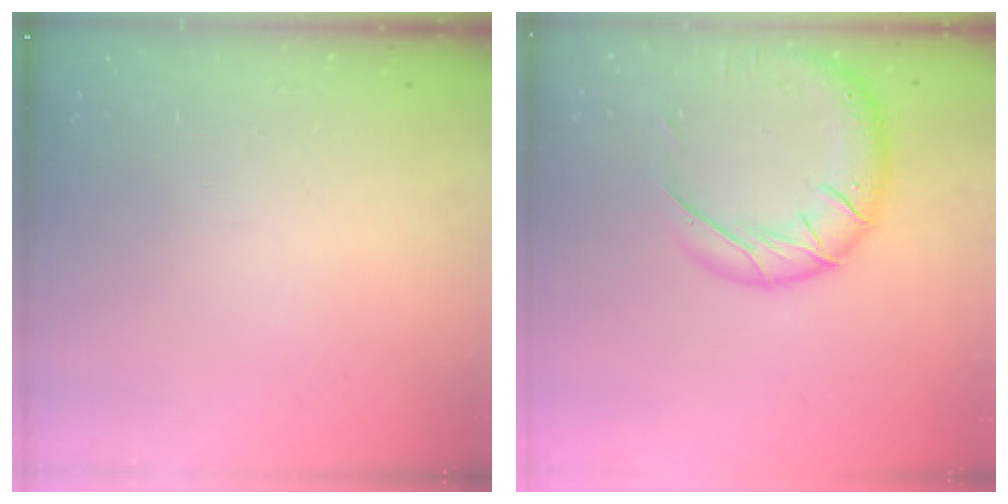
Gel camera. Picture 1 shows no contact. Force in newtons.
{"total": 15.9, "press": 15.5, "slide": 3.1}